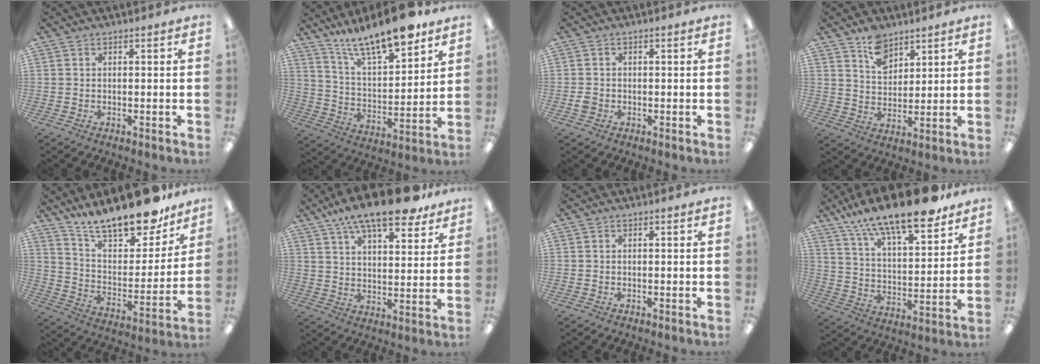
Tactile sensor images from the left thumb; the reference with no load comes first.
{"total": 17.6, "force": [14.3, 4.7, 9.1], "torque": [-0.156, -0.089, 0.243]}
{"total": 1.8, "force": [-0.5, 1.5, 0.8], "torque": [-0.015, 0.004, -0.010]}
{"total": 6.8, "force": [5.0, 3.9, 2.4], "torque": [-0.033, -0.024, 0.091]}
{"total": 19.8, "force": [16.6, 6.2, 8.8], "torque": [-0.151, -0.110, 0.289]}
{"total": 15.2, "force": [11.8, 4.2, 8.6], "torque": [-0.147, -0.064, 0.203]}
{"total": 0.0}
{"total": 19.0, "force": [15.2, 5.2, 10.1], "torque": [-0.167, -0.106, 0.261]}